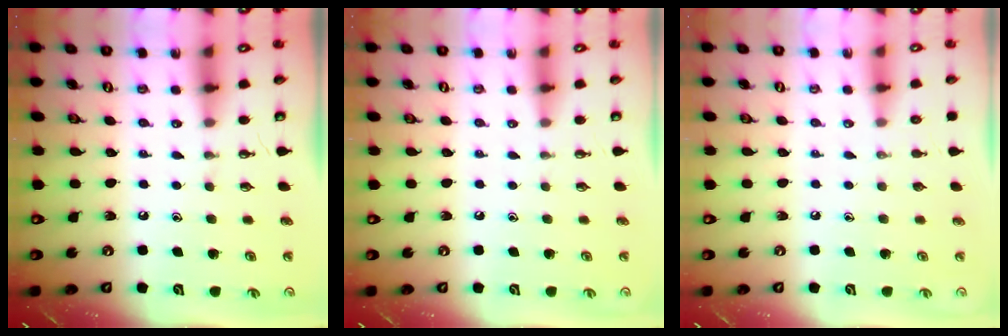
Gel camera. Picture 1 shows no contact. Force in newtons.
{"total": 0.0}
{"total": 0.0}